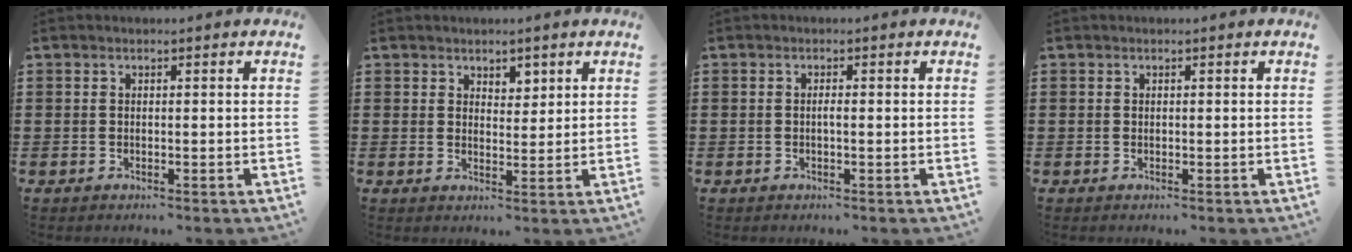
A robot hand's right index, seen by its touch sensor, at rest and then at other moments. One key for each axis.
{"total": 2.6, "fx": 2.1, "fy": 1.4, "fz": 0.4, "tx": -0.006, "ty": 0.005, "tz": 0.038}
{"total": 0.7, "fx": -0.2, "fy": 0.1, "fz": 0.7, "tx": -0.013, "ty": -0.004, "tz": -0.003}
{"total": 0.0}